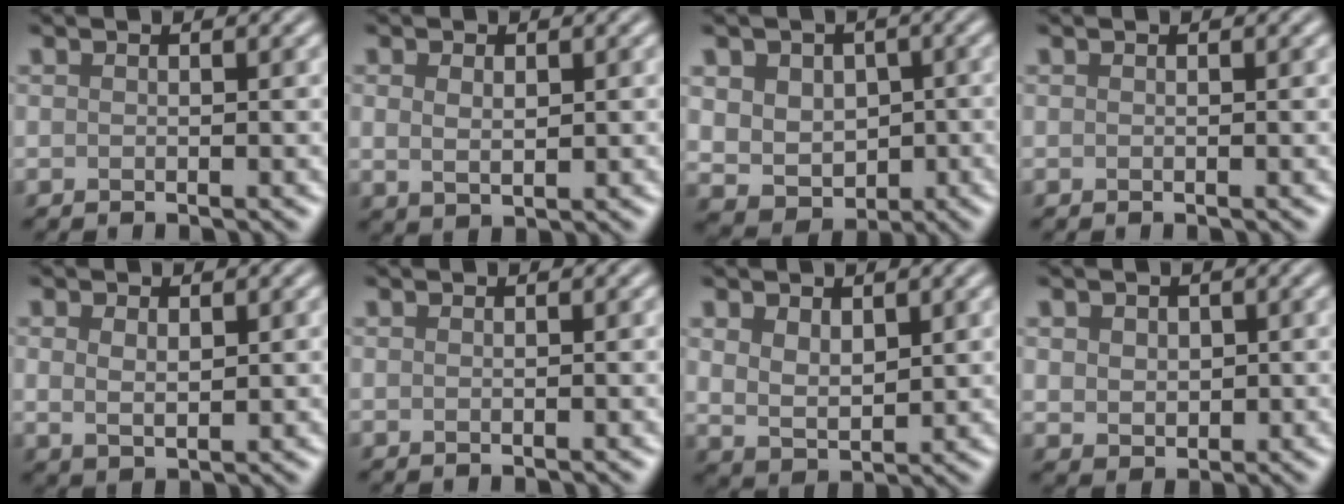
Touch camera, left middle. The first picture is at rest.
{"total": 1.9, "force": [0.5, 1.2, 1.4], "torque": [-0.027, -0.003, 0.012]}
{"total": 6.5, "force": [1.0, 5.4, 3.5], "torque": [-0.055, 0.015, 0.010]}
{"total": 0.0}
{"total": 2.2, "force": [0.6, 1.3, 1.7], "torque": [-0.034, -0.004, 0.016]}
{"total": 0.0}
{"total": 3.5, "force": [1.4, 2.2, 2.3], "torque": [-0.051, -0.008, 0.033]}
{"total": 2.6, "force": [0.7, 2.1, 1.2], "torque": [-0.027, 0.002, 0.010]}